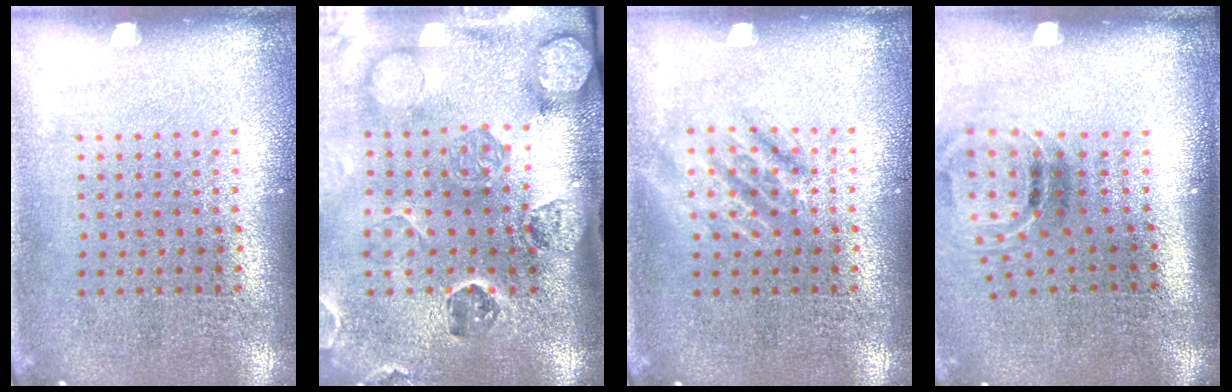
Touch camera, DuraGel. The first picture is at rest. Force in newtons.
{"total": 3.0, "press": 2.8, "slide": 1.0}
{"total": 2.0, "press": 2.0, "slide": 0.3}
{"total": 1.5, "press": 1.0, "slide": 1.1}